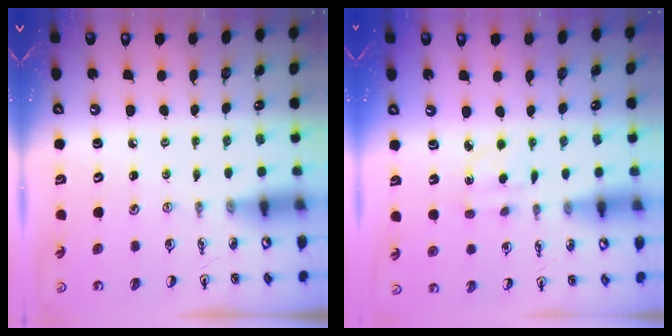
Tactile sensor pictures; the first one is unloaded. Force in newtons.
{"total": 2.7, "press": 2.6, "slide": 0.4}